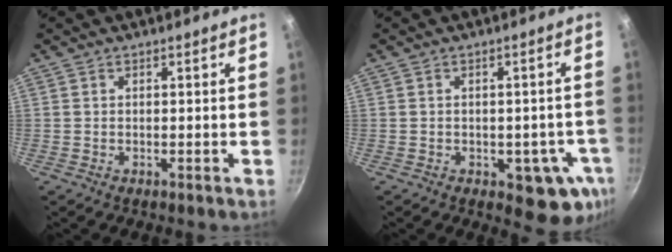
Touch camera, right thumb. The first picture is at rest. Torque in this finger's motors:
{"motor_torque": [0.94, 1.08, -0.16, 0.03, 0.18]}